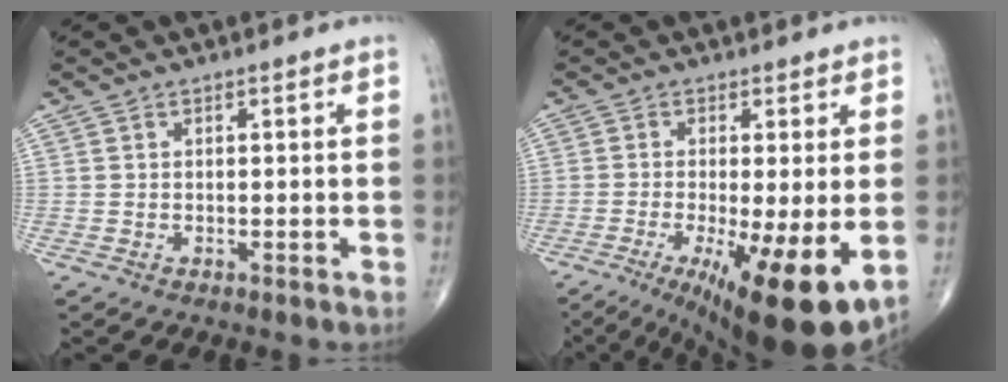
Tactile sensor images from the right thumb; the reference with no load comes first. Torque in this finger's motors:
{"motor_torque": [-0.09, 0.83, 0.22, -0.43, 0.11]}